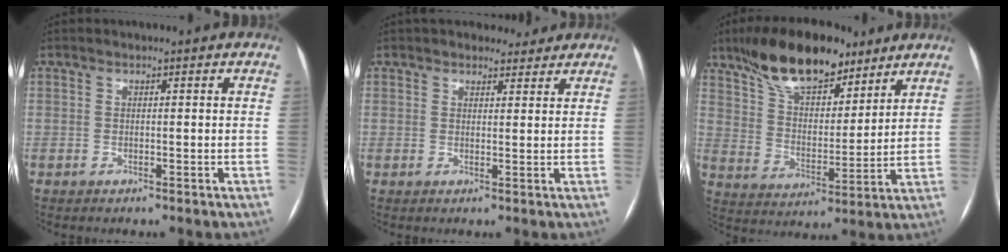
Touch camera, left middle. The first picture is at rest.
{"total": 3.9, "force": [3.5, 1.6, 0.6], "torque": [0.000, 0.007, 0.042]}
{"total": 16.3, "force": [11.9, 6.3, 9.2], "torque": [-0.161, 0.020, 0.209]}